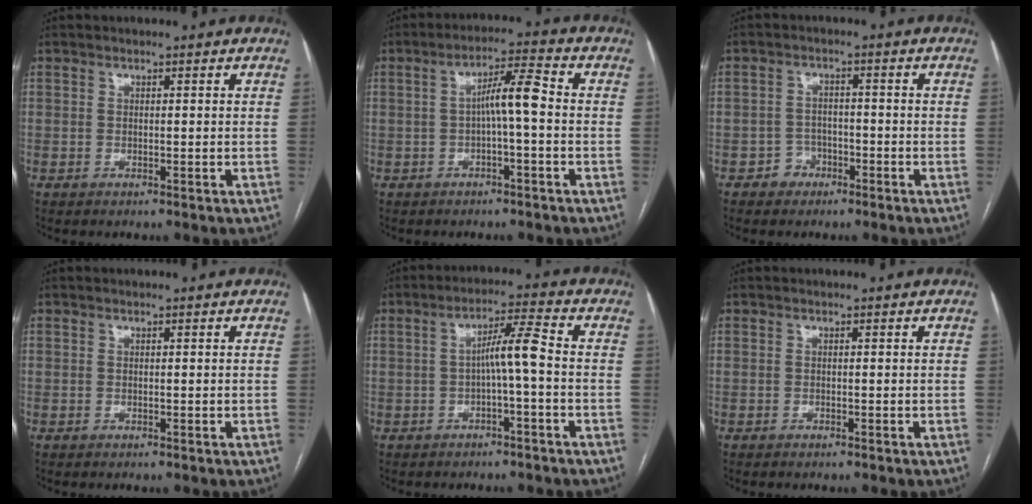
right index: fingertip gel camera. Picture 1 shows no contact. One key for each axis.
{"total": 5.8, "fx": -0.4, "fy": 0.4, "fz": 5.8, "tx": -0.096, "ty": 0.020, "tz": -0.006}
{"total": 2.9, "fx": -1.7, "fy": 2.4, "fz": 0.3, "tx": 0.001, "ty": 0.013, "tz": -0.028}
{"total": 0.0}
{"total": 5.4, "fx": -0.8, "fy": -0.1, "fz": 5.3, "tx": -0.089, "ty": 0.020, "tz": -0.012}
{"total": 0.0}